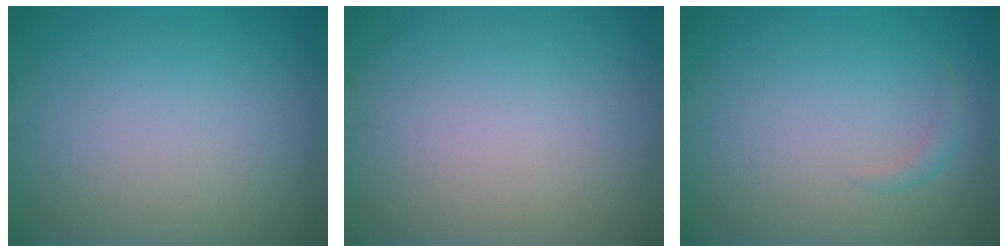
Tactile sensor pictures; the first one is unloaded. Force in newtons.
{"total": 0.0}
{"total": 0.9, "press": 0.9, "slide": 0.1}